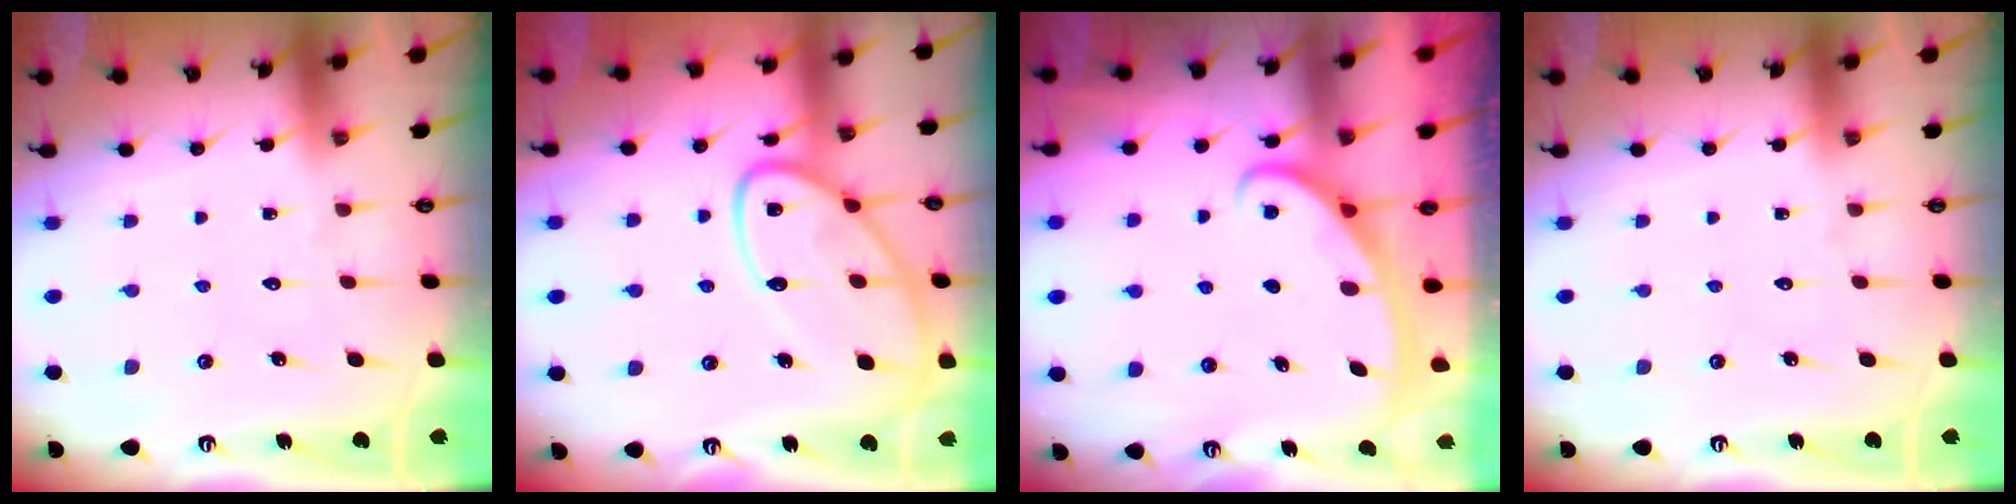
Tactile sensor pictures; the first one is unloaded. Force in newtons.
{"total": 16.1, "press": 16.1, "slide": 1.5}
{"total": 3.0, "press": 2.9, "slide": 0.4}
{"total": 0.0}